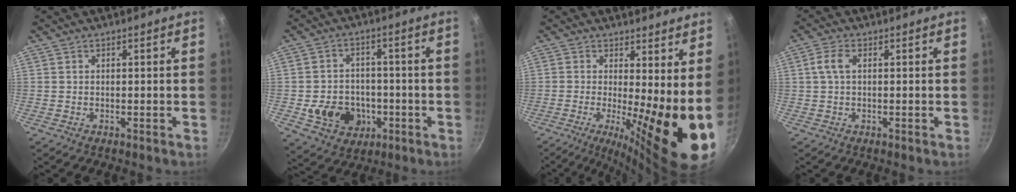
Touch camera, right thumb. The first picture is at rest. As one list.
[{"total": 10.6, "force": [-2.8, 8.7, 5.4], "torque": [-0.065, 0.024, -0.034]}, {"total": 12.5, "force": [-0.3, 2.6, 12.2], "torque": [-0.180, -0.027, -0.007]}, {"total": 3.4, "force": [0.7, 1.5, 2.9], "torque": [-0.069, 0.011, 0.011]}]